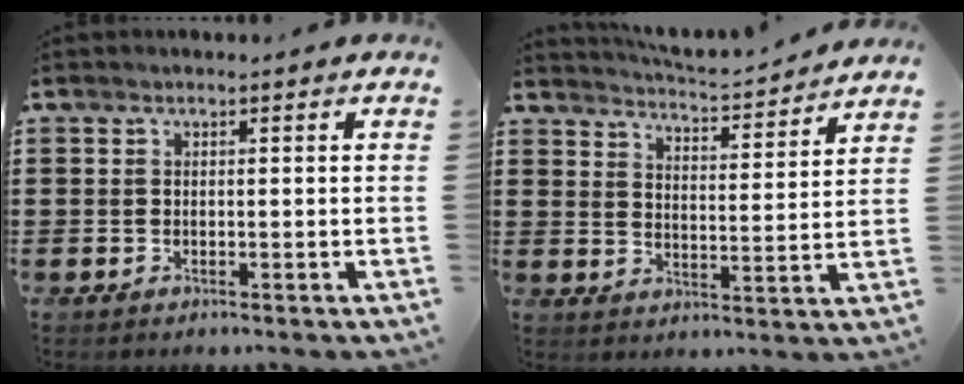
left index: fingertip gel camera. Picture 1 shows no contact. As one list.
[{"total": 4.0, "force": [4.0, -0.4, 0.4], "torque": [-0.029, -0.035, 0.064]}]